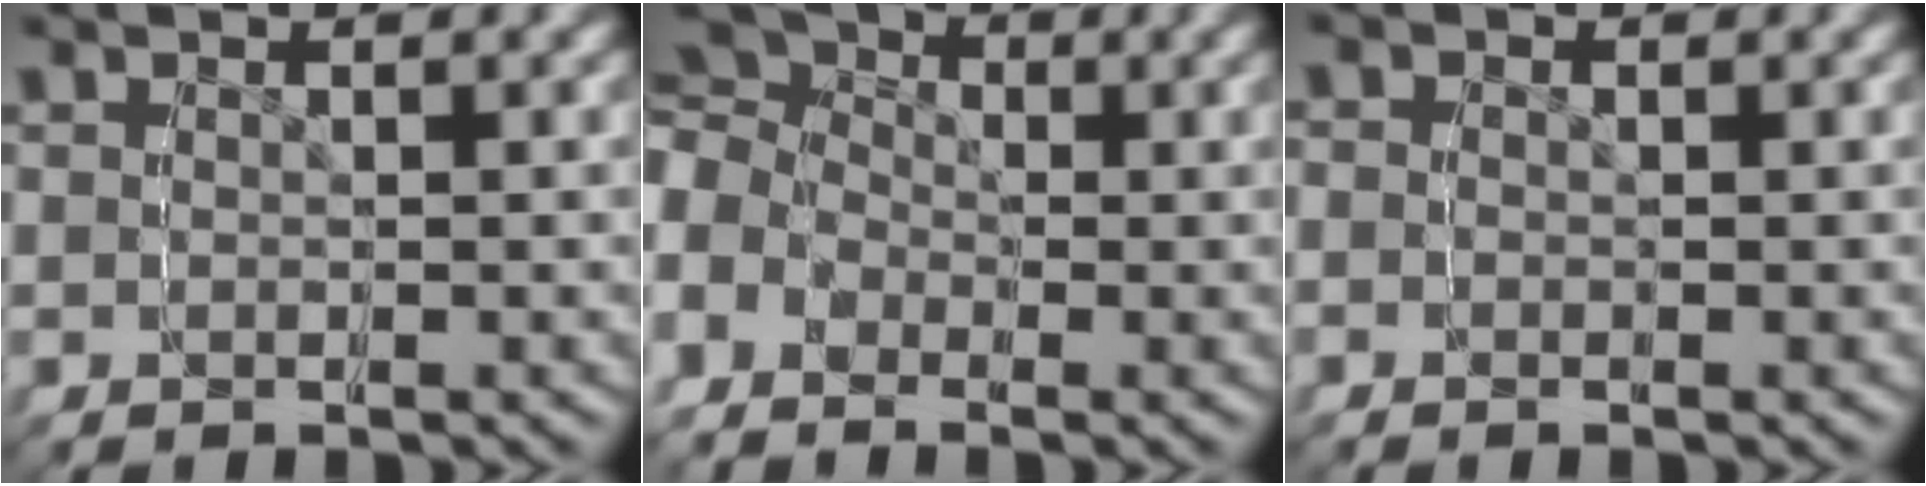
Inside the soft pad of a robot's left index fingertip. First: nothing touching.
{"total": 9.1, "force": [-0.1, 6.9, 6.0], "torque": [-0.090, 0.008, -0.009]}
{"total": 1.0, "force": [-0.8, 0.4, -0.6], "torque": [0.008, -0.010, -0.012]}